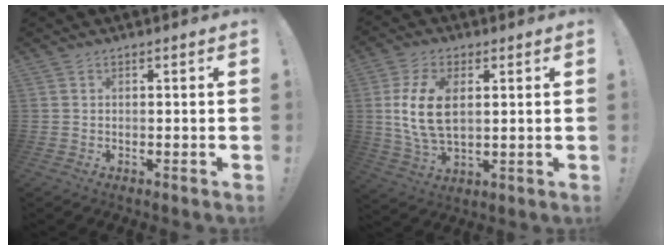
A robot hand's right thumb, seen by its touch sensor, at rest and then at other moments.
{"total": 13.0, "force": [2.1, 7.3, 10.5], "torque": [-0.208, -0.009, 0.037]}